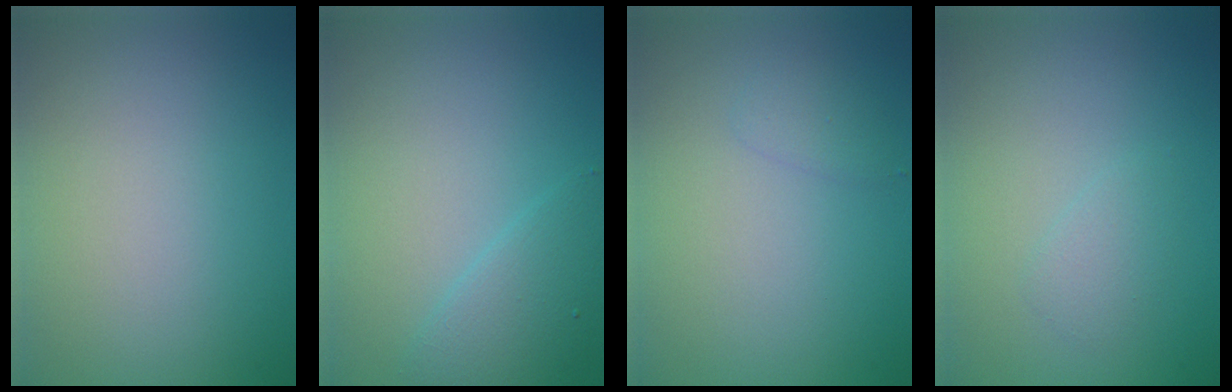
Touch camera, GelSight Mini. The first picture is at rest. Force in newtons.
{"total": 2.6, "press": 2.6, "slide": 0.1}
{"total": 1.0, "press": 0.9, "slide": 0.1}
{"total": 1.1, "press": 1.1, "slide": 0.1}